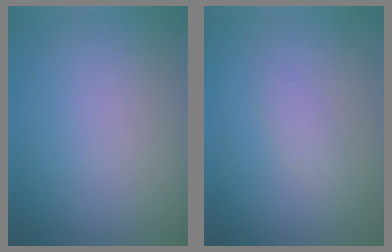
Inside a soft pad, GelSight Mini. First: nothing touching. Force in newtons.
{"total": 1.1, "press": 1.1, "slide": 0.0}